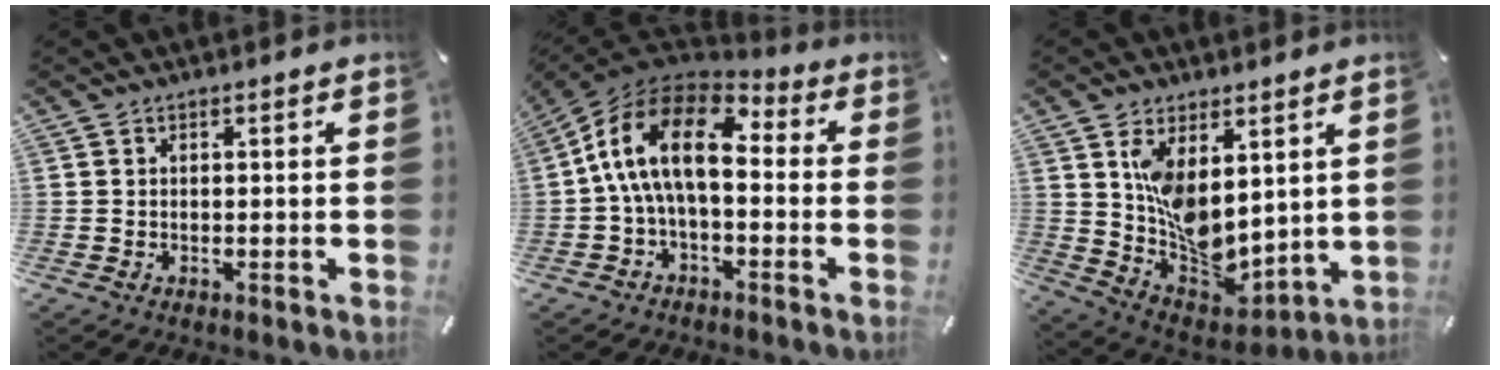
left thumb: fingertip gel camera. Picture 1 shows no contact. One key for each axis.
{"total": 15.1, "fx": 1.2, "fy": 8.6, "fz": 12.3, "tx": -0.259, "ty": 0.013, "tz": 0.017}
{"total": 10.0, "fx": 2.9, "fy": 7.2, "fz": 6.4, "tx": -0.111, "ty": -0.036, "tz": 0.065}